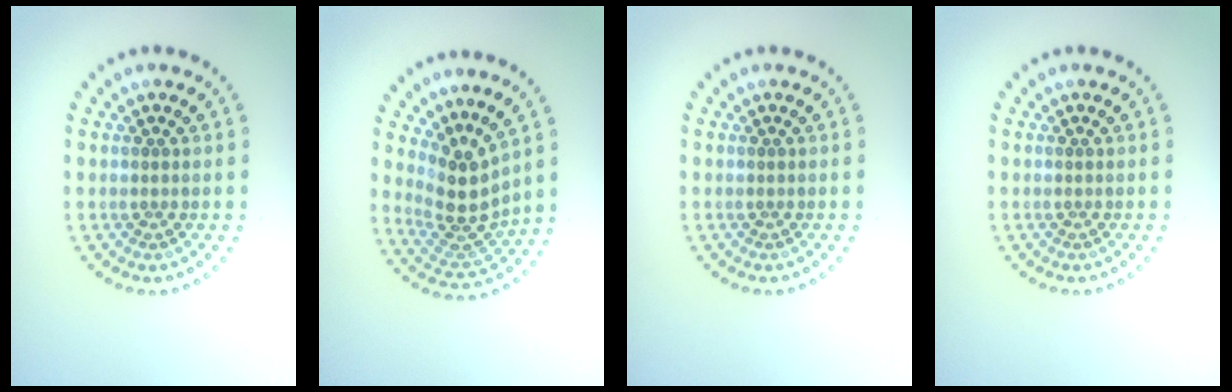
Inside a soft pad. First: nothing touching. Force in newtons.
{"total": 3.8, "press": 2.9, "slide": 2.5}
{"total": 0.0}
{"total": 0.0}